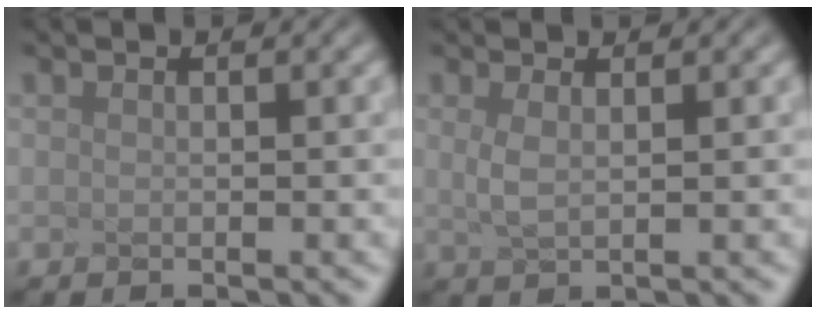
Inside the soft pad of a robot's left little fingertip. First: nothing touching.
{"total": 0.8, "force": [-0.5, -0.6, 0.3], "torque": [-0.032, -0.007, 0.029]}